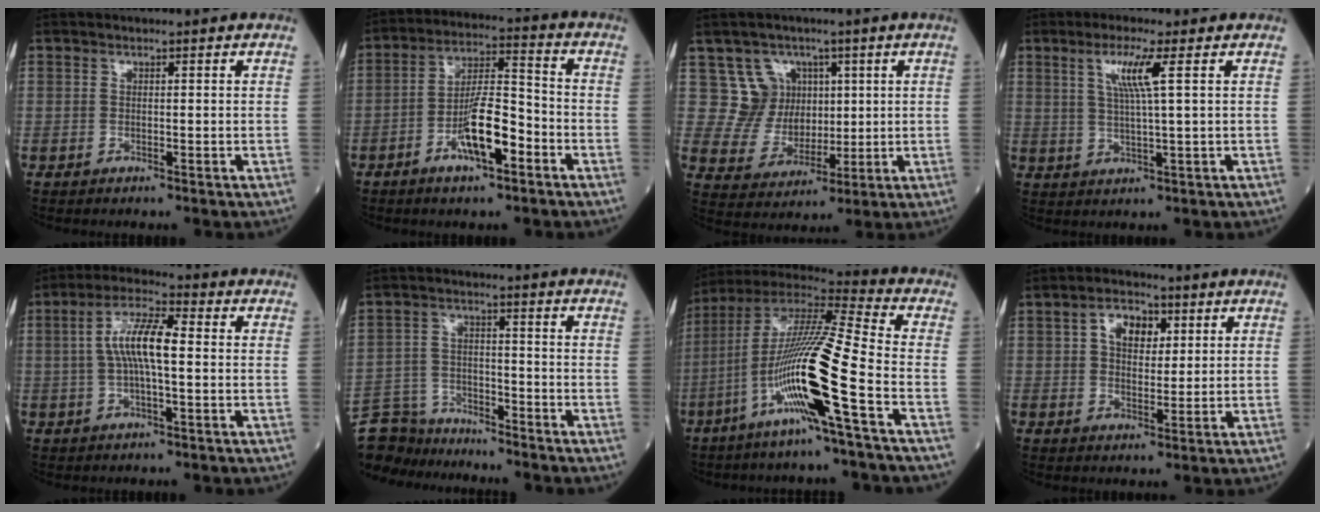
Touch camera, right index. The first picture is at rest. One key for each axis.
{"total": 9.7, "fx": -4.3, "fy": 2.1, "fz": 8.4, "tx": -0.154, "ty": 0.005, "tz": -0.078}
{"total": 7.6, "fx": 3.0, "fy": 7.0, "fz": 0.4, "tx": -0.007, "ty": 0.020, "tz": 0.061}
{"total": 5.4, "fx": 2.0, "fy": -0.6, "fz": 5.0, "tx": -0.097, "ty": 0.001, "tz": 0.039}
{"total": 8.2, "fx": 0.4, "fy": 1.7, "fz": 8.0, "tx": -0.157, "ty": 0.019, "tz": 0.003}
{"total": 8.8, "fx": -8.4, "fy": 2.3, "fz": -0.8, "tx": 0.010, "ty": 0.018, "tz": -0.158}
{"total": 18.4, "fx": -6.3, "fy": -0.5, "fz": 17.3, "tx": -0.344, "ty": -0.010, "tz": -0.130}
{"total": 6.0, "fx": 2.1, "fy": 3.6, "fz": 4.2, "tx": -0.071, "ty": 0.016, "tz": 0.036}